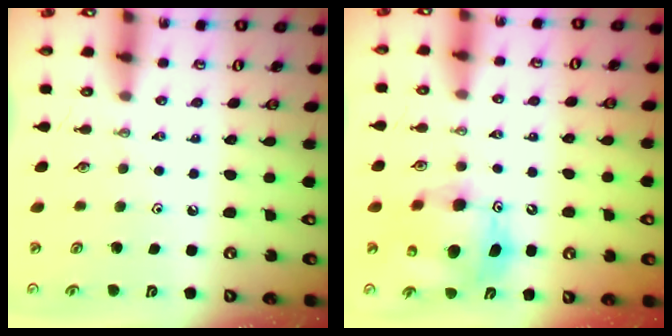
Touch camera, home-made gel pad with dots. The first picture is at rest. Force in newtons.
{"total": 13.7, "press": 13.5, "slide": 2.3}